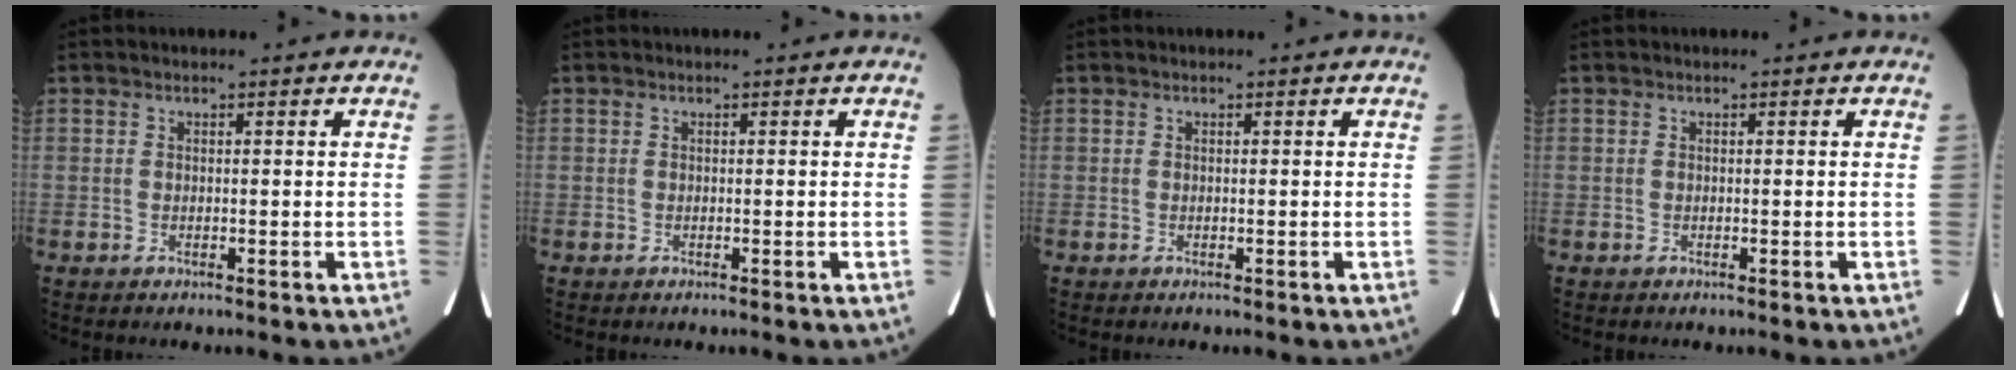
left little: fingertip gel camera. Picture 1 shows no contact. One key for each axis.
{"total": 0.0}
{"total": 0.0}
{"total": 0.0}